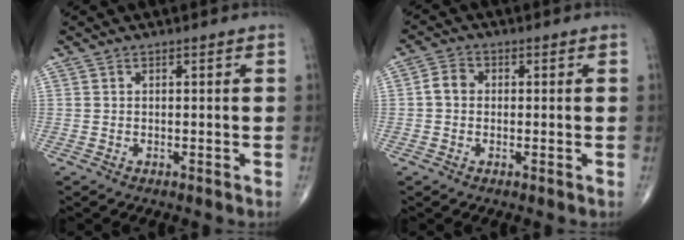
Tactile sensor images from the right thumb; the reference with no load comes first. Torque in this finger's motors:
{"motor_torque": [1.17, 1.05, 0.90, 0.11, 0.10]}